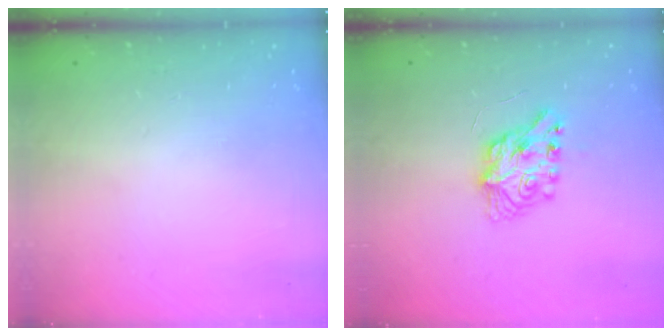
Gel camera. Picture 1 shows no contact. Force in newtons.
{"total": 8.3, "press": 8.2, "slide": 0.4}